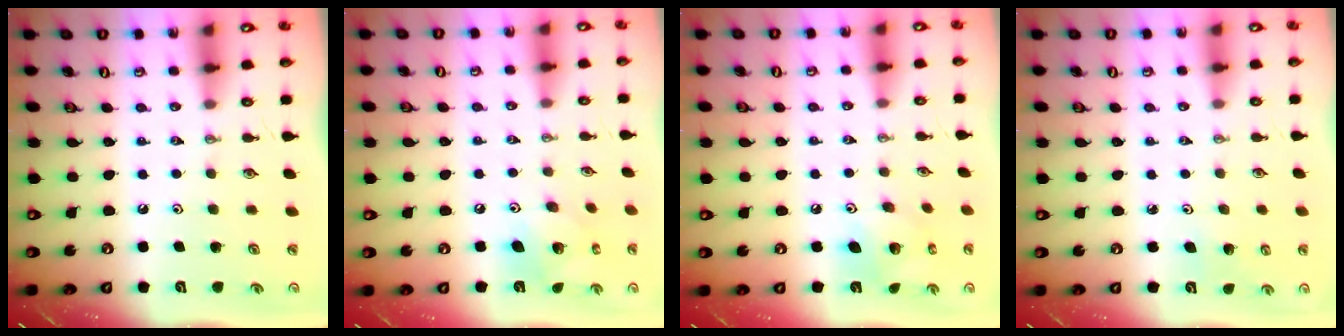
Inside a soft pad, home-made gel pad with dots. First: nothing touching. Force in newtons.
{"total": 10.6, "press": 10.5, "slide": 0.9}
{"total": 9.3, "press": 9.3, "slide": 0.7}
{"total": 3.6, "press": 3.5, "slide": 1.0}